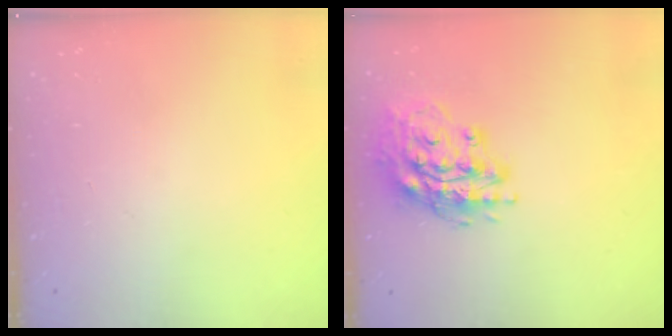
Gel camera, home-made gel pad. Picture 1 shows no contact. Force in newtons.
{"total": 16.9, "press": 16.8, "slide": 1.5}